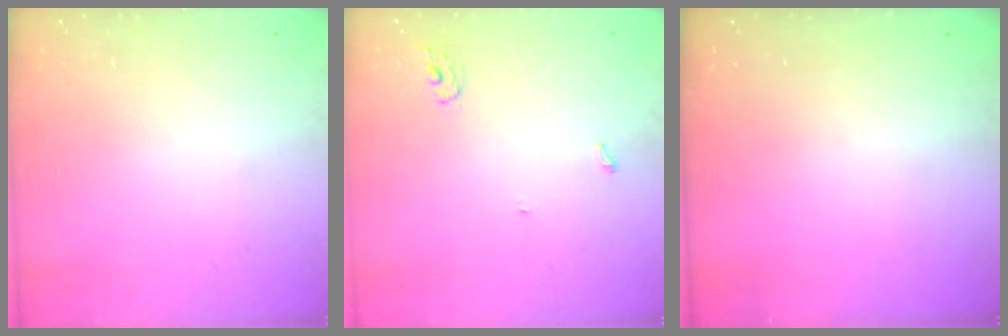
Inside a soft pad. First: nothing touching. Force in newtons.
{"total": 3.4, "press": 3.3, "slide": 0.3}
{"total": 0.0}